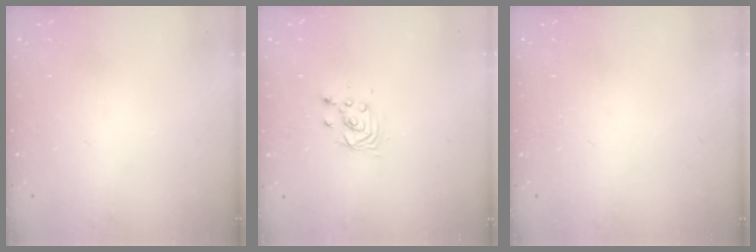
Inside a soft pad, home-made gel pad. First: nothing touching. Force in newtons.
{"total": 2.9, "press": 2.9, "slide": 0.1}
{"total": 0.0}